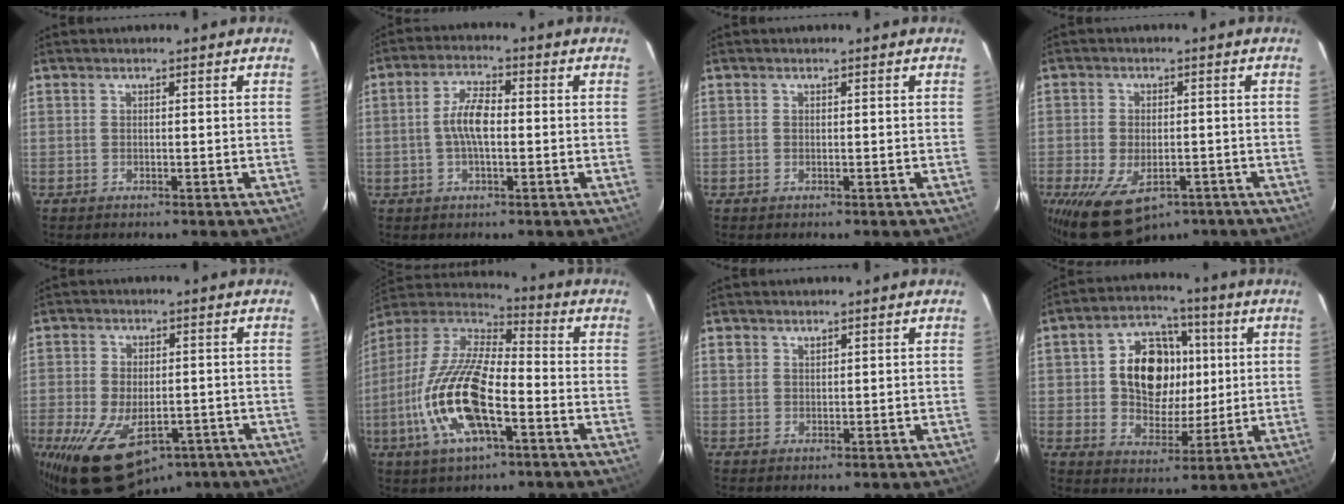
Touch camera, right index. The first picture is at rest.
{"total": 5.8, "force": [-0.6, 2.1, 5.4], "torque": [-0.108, 0.011, -0.013]}
{"total": 0.0}
{"total": 12.9, "force": [-7.5, 6.9, 7.9], "torque": [-0.177, -0.035, -0.115]}
{"total": 17.0, "force": [-8.7, 9.4, 11.2], "torque": [-0.240, -0.035, -0.129]}
{"total": 19.5, "force": [-6.7, 7.0, 16.9], "torque": [-0.352, -0.018, -0.133]}
{"total": 1.6, "force": [1.0, 1.2, 0.4], "torque": [-0.006, 0.004, 0.018]}
{"total": 13.8, "force": [2.2, 10.5, 8.6], "torque": [-0.172, 0.027, 0.048]}